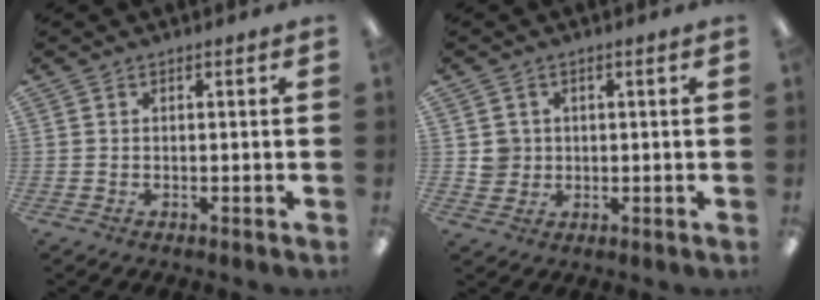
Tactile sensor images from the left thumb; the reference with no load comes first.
{"total": 3.8, "force": [0.7, 3.7, 0.5], "torque": [-0.003, 0.002, 0.010]}